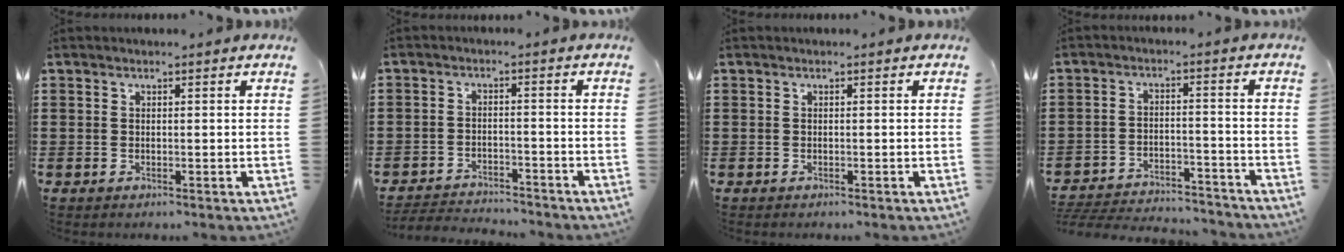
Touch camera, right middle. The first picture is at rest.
{"total": 3.5, "force": [-3.5, 0.6, -0.2], "torque": [-0.004, -0.001, -0.075]}
{"total": 0.0}
{"total": 4.8, "force": [-4.8, 0.4, 0.7], "torque": [-0.027, -0.001, -0.101]}